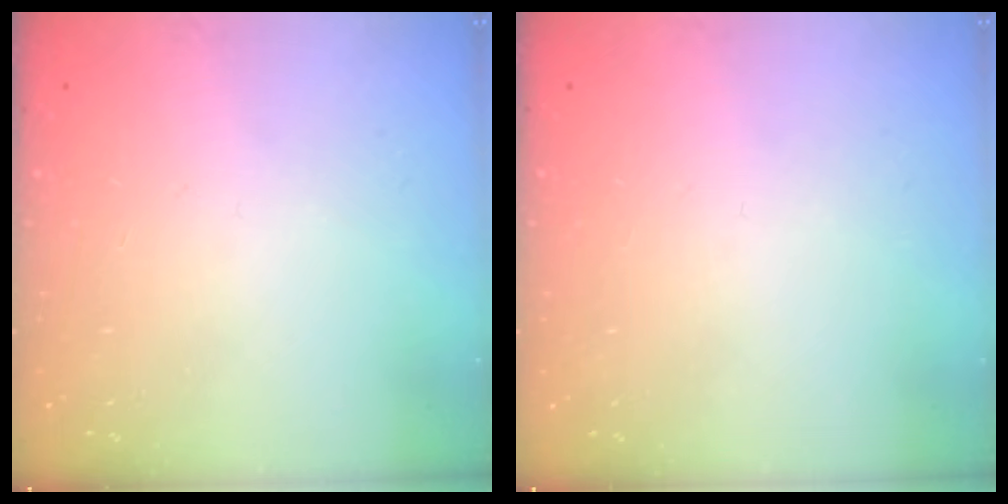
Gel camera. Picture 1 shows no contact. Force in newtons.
{"total": 0.0}